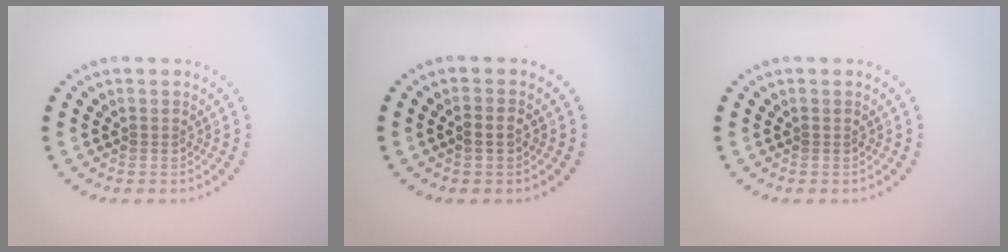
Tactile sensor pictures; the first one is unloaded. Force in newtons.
{"total": 1.2, "press": 1.1, "slide": 0.4}
{"total": 0.0}